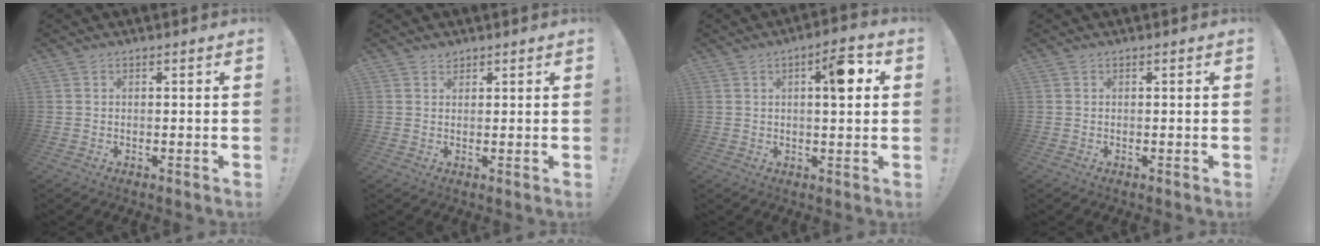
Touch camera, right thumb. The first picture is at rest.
{"total": 1.5, "force": [1.2, 0.8, 0.4], "torque": [0.000, -0.007, 0.022]}
{"total": 9.6, "force": [3.0, 2.9, 8.7], "torque": [-0.120, -0.002, 0.039]}
{"total": 0.0}